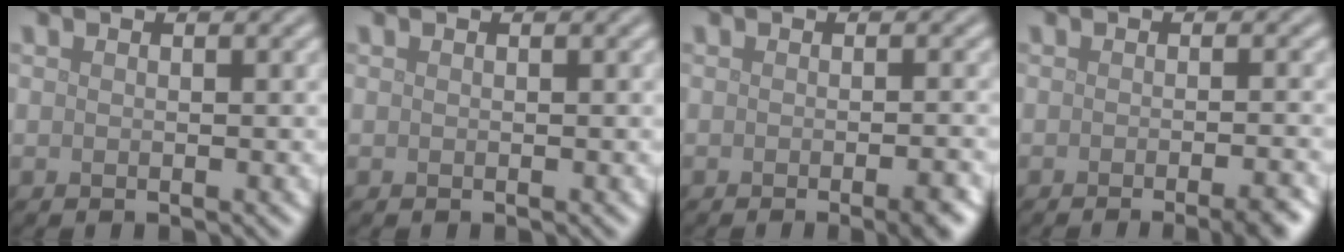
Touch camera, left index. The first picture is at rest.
{"total": 0.0}
{"total": 3.3, "force": [-1.5, 0.8, 2.8], "torque": [-0.028, -0.003, -0.021]}
{"total": 4.5, "force": [-2.3, 1.3, 3.7], "torque": [-0.026, 0.003, -0.024]}